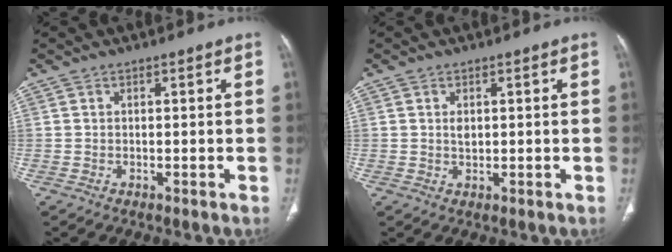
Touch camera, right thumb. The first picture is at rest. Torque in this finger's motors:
{"motor_torque": [0.73, 0.56, -0.23, 0.20, 0.03]}